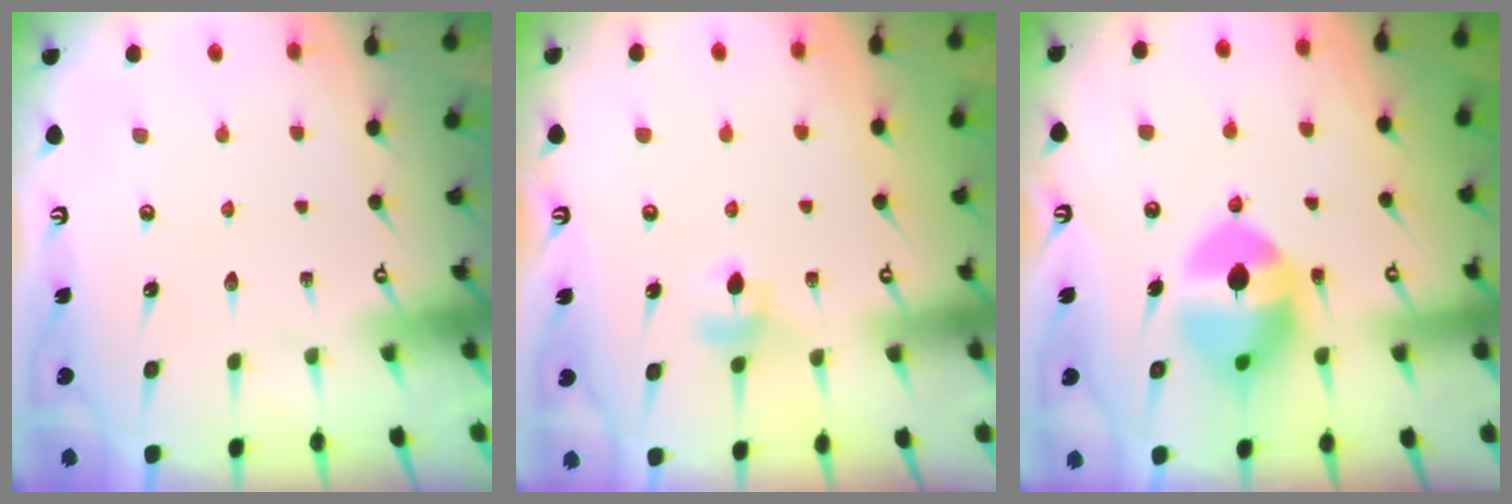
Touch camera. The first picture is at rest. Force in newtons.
{"total": 4.6, "press": 4.5, "slide": 0.9}
{"total": 9.8, "press": 9.7, "slide": 1.3}